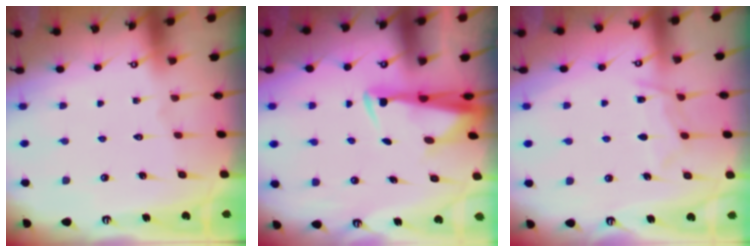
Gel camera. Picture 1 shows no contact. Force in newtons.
{"total": 3.3, "press": 3.2, "slide": 1.0}
{"total": 7.3, "press": 7.2, "slide": 0.8}